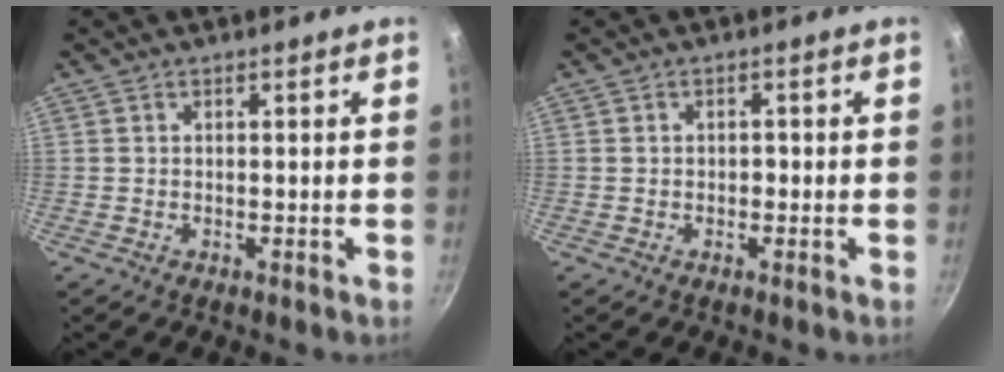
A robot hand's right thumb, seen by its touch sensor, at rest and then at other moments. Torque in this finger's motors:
{"motor_torque": [0.19, -0.42, -0.28, 0.05, 0.07]}